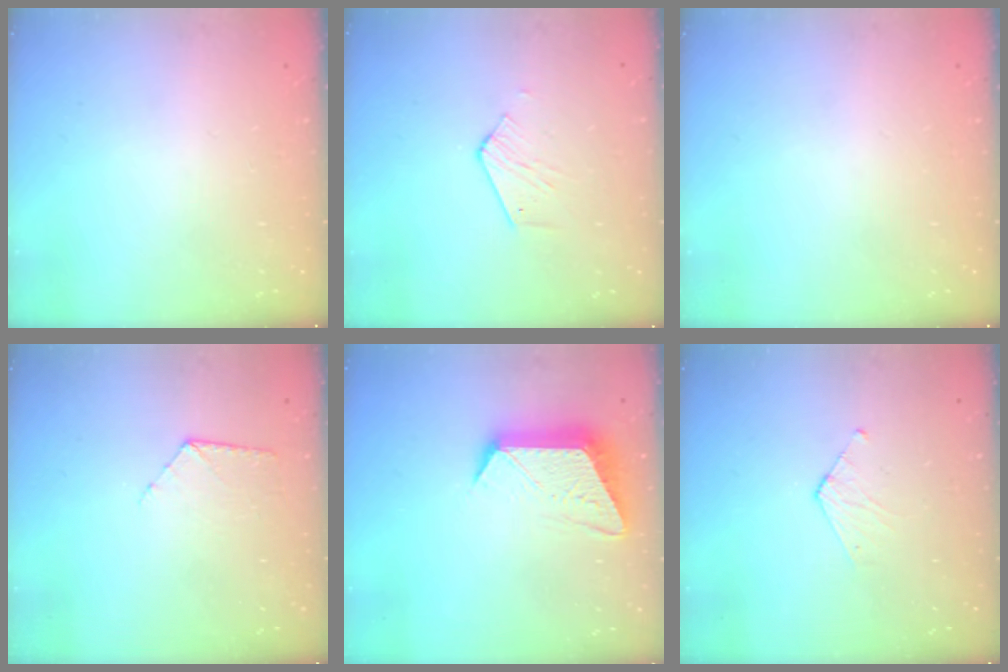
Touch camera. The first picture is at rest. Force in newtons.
{"total": 4.1, "press": 4.0, "slide": 0.2}
{"total": 0.0}
{"total": 7.2, "press": 7.2, "slide": 0.6}
{"total": 12.7, "press": 12.7, "slide": 1.0}
{"total": 3.1, "press": 3.1, "slide": 0.3}